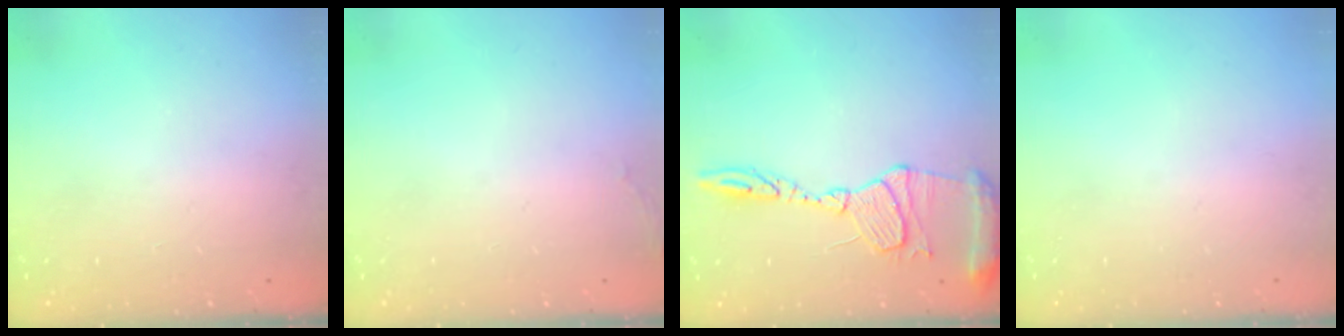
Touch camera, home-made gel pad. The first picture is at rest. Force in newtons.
{"total": 7.0, "press": 4.6, "slide": 5.3}
{"total": 13.4, "press": 13.4, "slide": 1.1}
{"total": 0.0}